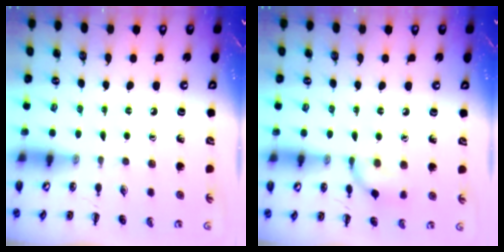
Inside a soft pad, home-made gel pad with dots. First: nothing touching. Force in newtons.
{"total": 8.3, "press": 8.2, "slide": 0.7}